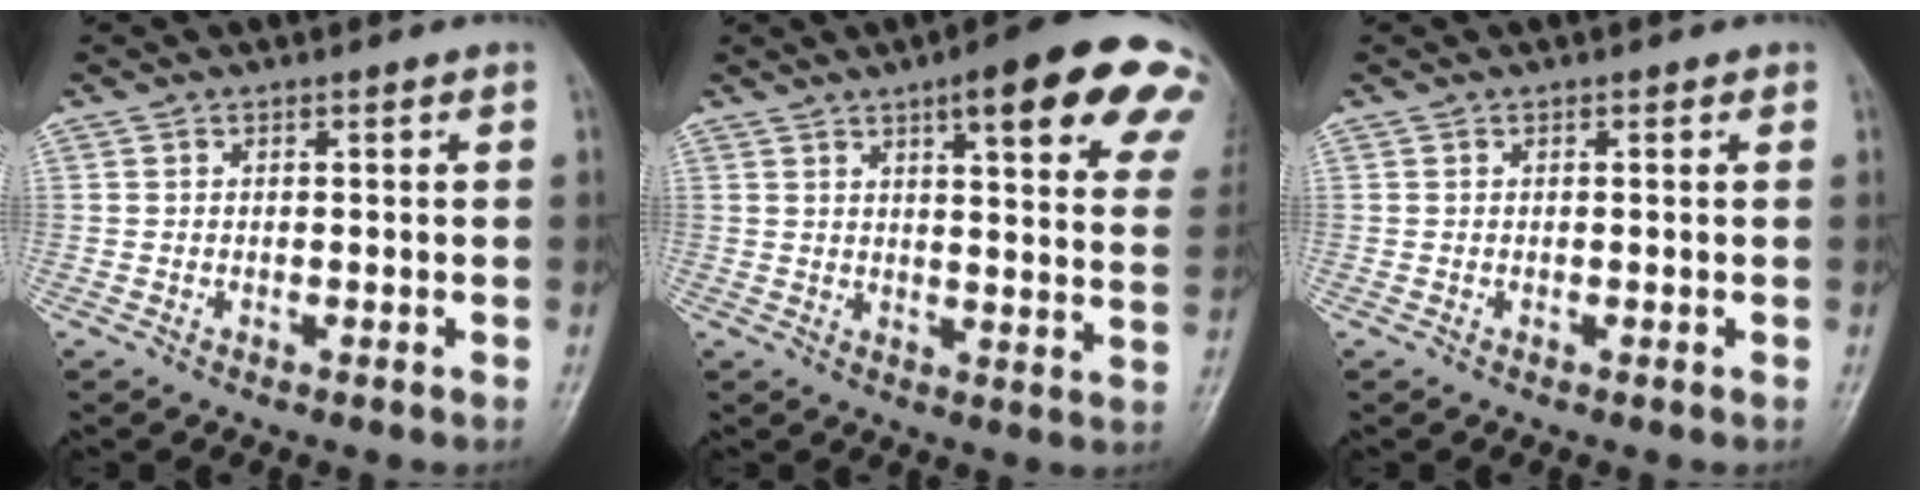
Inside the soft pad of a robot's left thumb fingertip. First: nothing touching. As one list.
[{"total": 20.5, "force": [11.8, 4.7, 16.1], "torque": [-0.181, -0.031, 0.133]}, {"total": 0.0}]